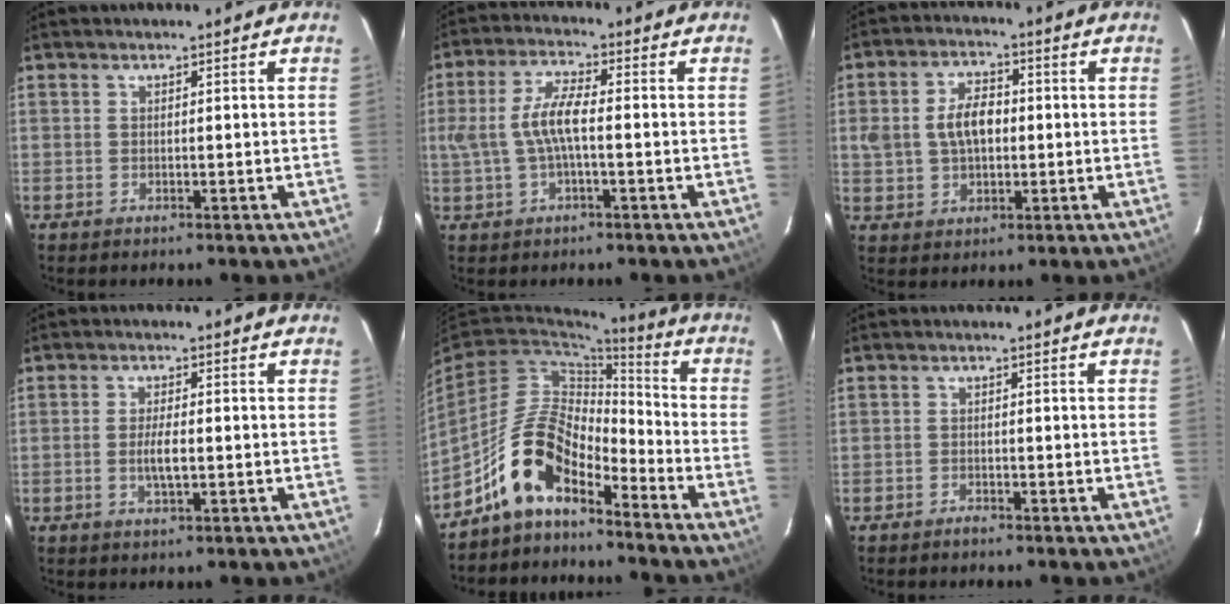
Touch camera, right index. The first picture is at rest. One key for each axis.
{"total": 7.4, "fx": -0.6, "fy": 2.3, "fz": 7.0, "tx": -0.145, "ty": 0.008, "tz": -0.007}
{"total": 7.8, "fx": 0.4, "fy": 5.2, "fz": 5.9, "tx": -0.116, "ty": 0.016, "tz": 0.013}
{"total": 3.6, "fx": -0.6, "fy": 0.9, "fz": 3.4, "tx": -0.066, "ty": -0.003, "tz": -0.010}
{"total": 11.6, "fx": -8.3, "fy": 4.5, "fz": 6.8, "tx": -0.133, "ty": 0.023, "tz": -0.165}
{"total": 0.9, "fx": -0.9, "fy": 0.2, "fz": 0.2, "tx": -0.005, "ty": 0.001, "tz": -0.018}